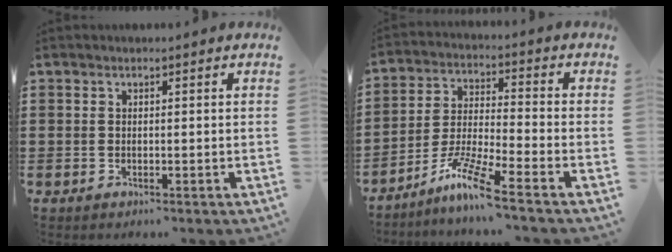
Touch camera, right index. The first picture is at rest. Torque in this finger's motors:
{"motor_torque": [-0.18, 0.47, 0.02, 0.01]}